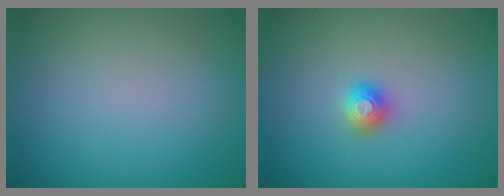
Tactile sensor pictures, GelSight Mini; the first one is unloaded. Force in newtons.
{"total": 1.3, "press": 1.3, "slide": 0.2}